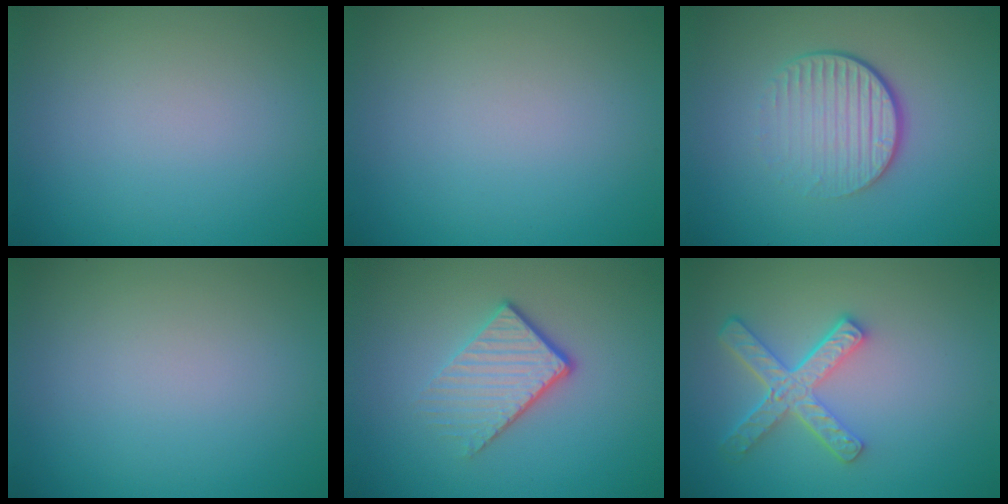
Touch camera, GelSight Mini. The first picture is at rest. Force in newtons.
{"total": 0.0}
{"total": 4.4, "press": 2.7, "slide": 3.5}
{"total": 0.0}
{"total": 3.9, "press": 2.7, "slide": 2.9}
{"total": 4.8, "press": 3.6, "slide": 3.1}